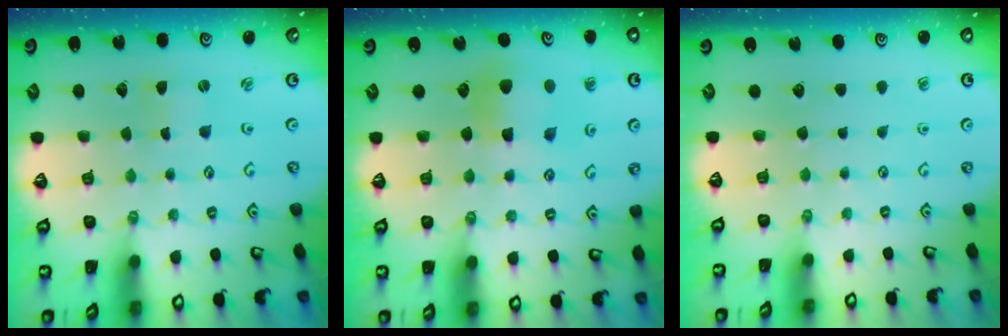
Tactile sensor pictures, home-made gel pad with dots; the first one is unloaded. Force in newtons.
{"total": 5.7, "press": 5.7, "slide": 0.6}
{"total": 0.0}